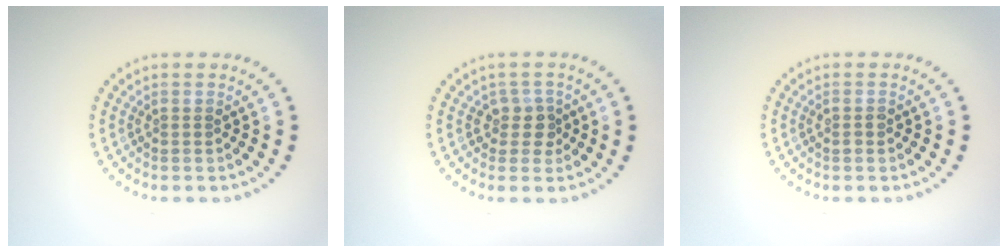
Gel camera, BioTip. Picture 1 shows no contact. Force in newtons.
{"total": 2.0, "press": 1.6, "slide": 1.2}
{"total": 0.7, "press": 0.7, "slide": 0.3}